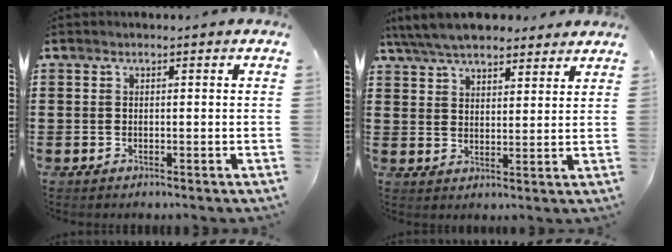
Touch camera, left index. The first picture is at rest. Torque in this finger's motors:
{"motor_torque": [-0.83, -0.83, -0.62, 0.07]}